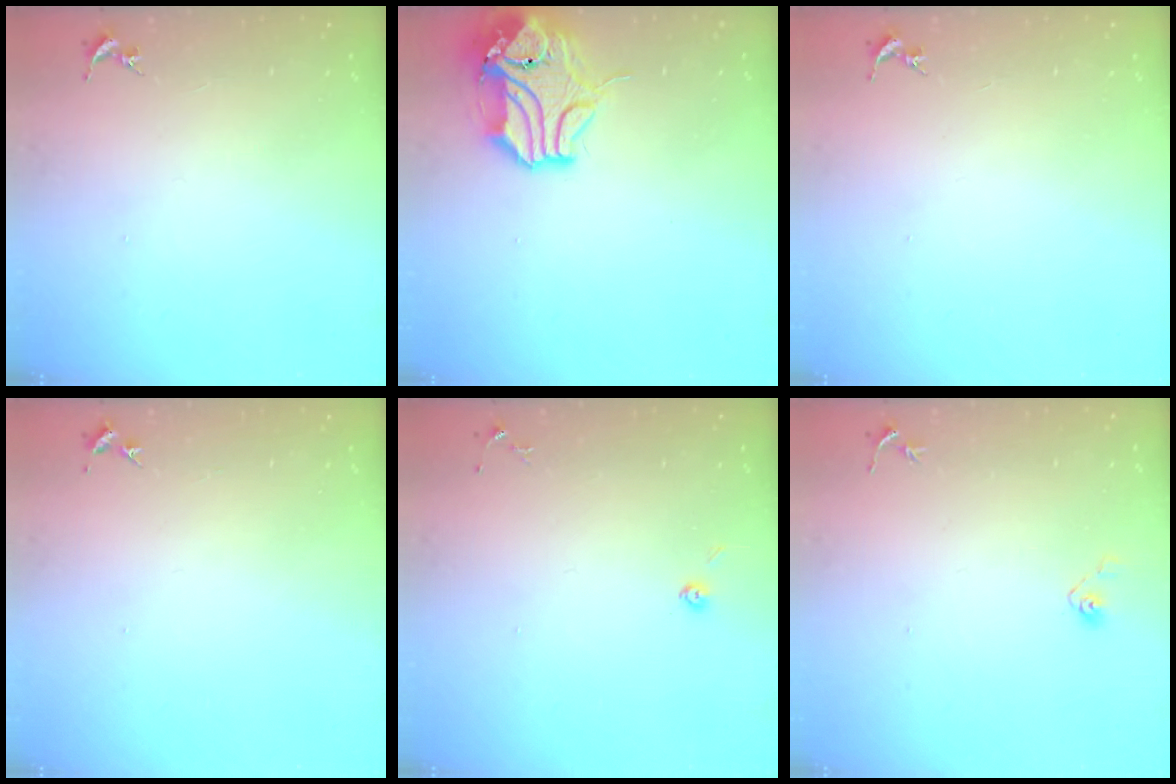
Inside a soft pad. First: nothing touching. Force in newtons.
{"total": 13.3, "press": 13.2, "slide": 2.0}
{"total": 0.0}
{"total": 2.7, "press": 2.7, "slide": 0.3}
{"total": 3.1, "press": 3.0, "slide": 1.0}
{"total": 3.5, "press": 3.4, "slide": 0.8}